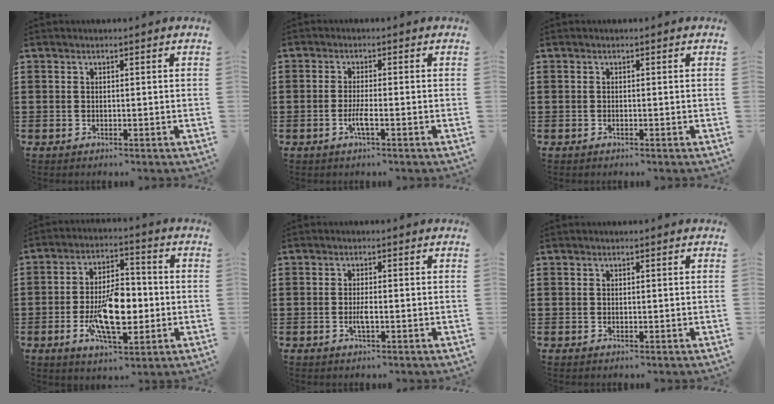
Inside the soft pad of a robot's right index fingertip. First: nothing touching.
{"total": 2.8, "force": [-1.2, 0.3, 2.5], "torque": [-0.057, -0.006, -0.025]}
{"total": 0.0}
{"total": 11.7, "force": [-2.3, 5.4, 10.1], "torque": [-0.196, -0.012, -0.045]}
{"total": 1.9, "force": [-0.6, 0.3, 1.8], "torque": [-0.039, -0.002, -0.012]}
{"total": 0.0}